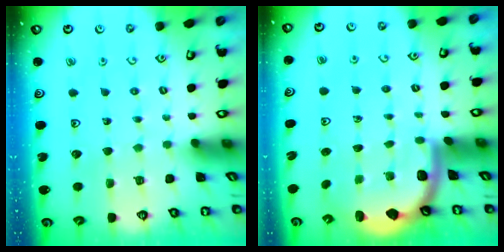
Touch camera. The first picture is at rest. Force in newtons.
{"total": 1.8, "press": 1.8, "slide": 0.1}